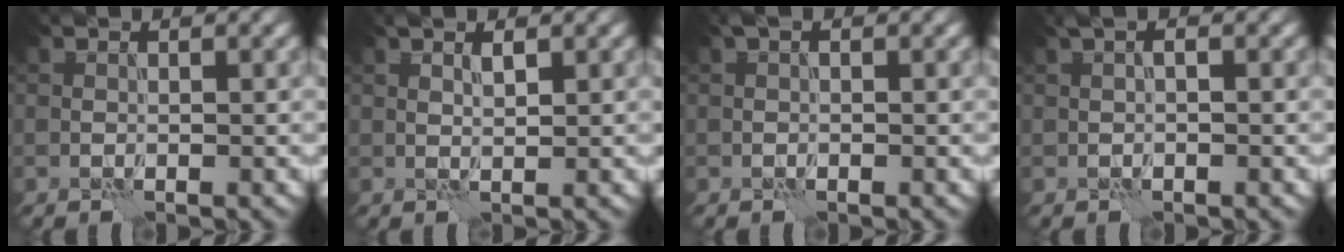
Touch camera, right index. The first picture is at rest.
{"total": 1.3, "force": [0.7, 0.4, 1.1], "torque": [-0.019, -0.003, 0.014]}
{"total": 0.8, "force": [0.1, 0.4, 0.7], "torque": [-0.012, 0.004, 0.000]}
{"total": 1.9, "force": [0.6, 0.8, 1.6], "torque": [-0.014, 0.009, -0.001]}